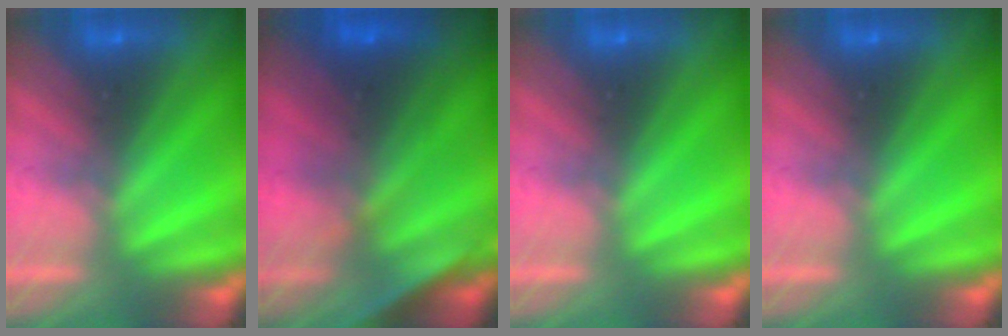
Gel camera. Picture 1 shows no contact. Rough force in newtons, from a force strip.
{"total": 6.9}
{"total": 0.0}
{"total": 0.0}